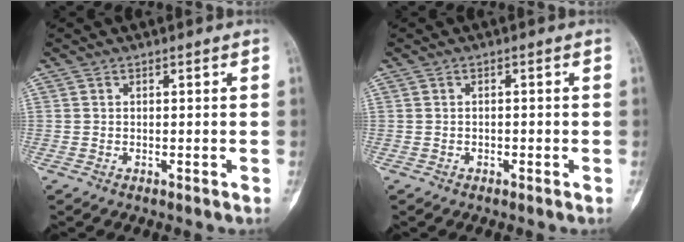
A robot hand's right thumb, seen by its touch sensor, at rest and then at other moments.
{"total": 0.7, "force": [-0.3, 0.5, 0.4], "torque": [-0.006, 0.002, -0.006]}